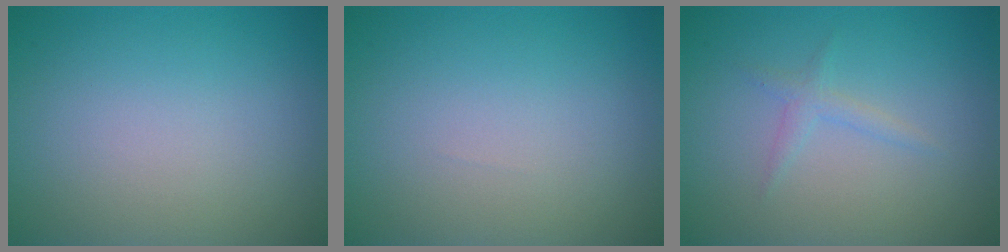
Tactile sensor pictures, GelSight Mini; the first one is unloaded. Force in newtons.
{"total": 0.0}
{"total": 1.2, "press": 1.2, "slide": 0.1}